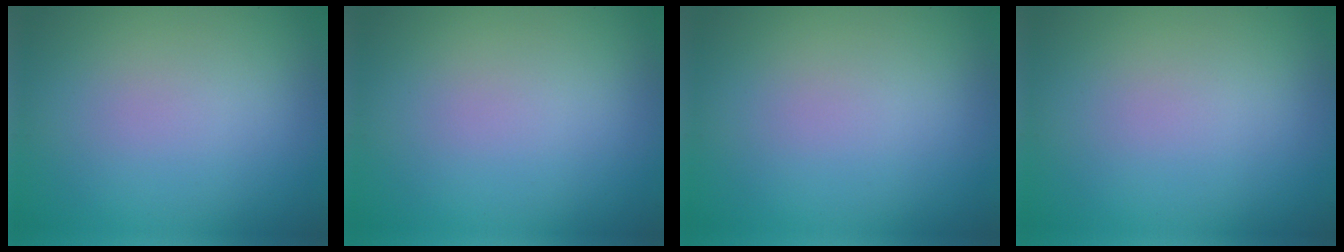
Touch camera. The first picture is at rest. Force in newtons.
{"total": 0.0}
{"total": 0.0}
{"total": 0.0}